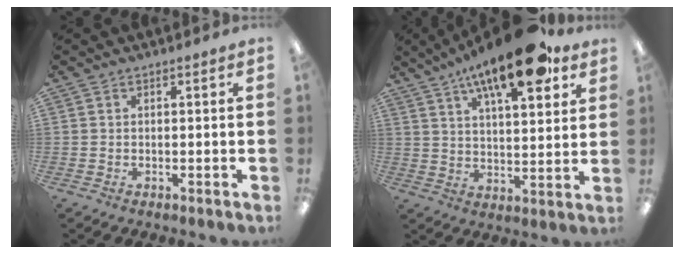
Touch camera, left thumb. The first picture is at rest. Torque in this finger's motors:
{"motor_torque": [2.47, 2.54, 1.37, -1.40, 0.15]}